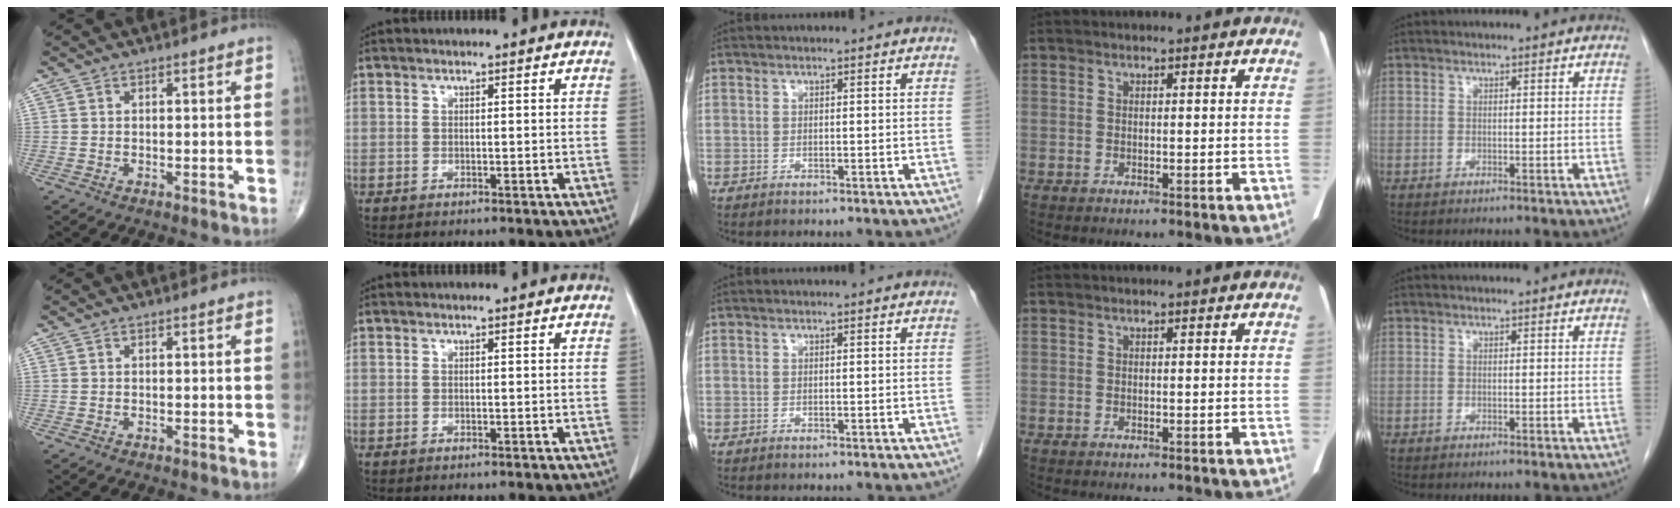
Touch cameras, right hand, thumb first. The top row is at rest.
{}